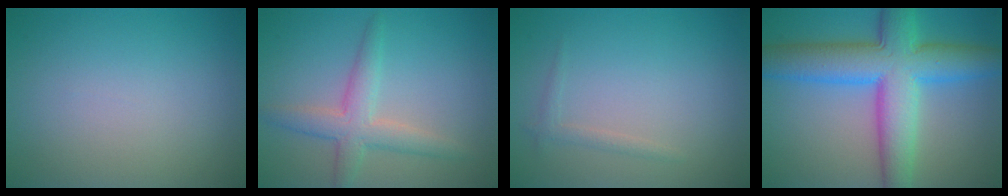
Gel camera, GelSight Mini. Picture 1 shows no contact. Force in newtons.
{"total": 3.6, "press": 3.6, "slide": 0.1}
{"total": 1.0, "press": 1.0, "slide": 0.0}
{"total": 10.0, "press": 10.0, "slide": 0.1}